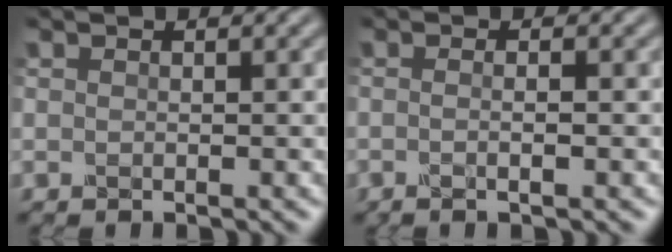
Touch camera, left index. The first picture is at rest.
{"total": 2.2, "force": [-0.3, 0.8, 2.0], "torque": [-0.009, 0.002, -0.021]}